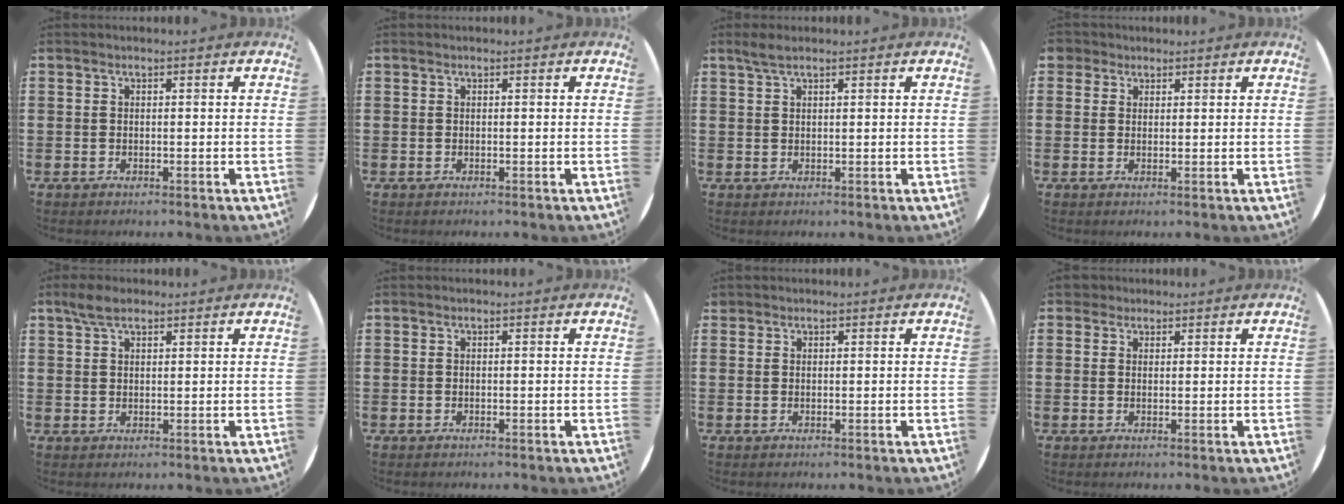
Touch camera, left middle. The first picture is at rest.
{"total": 0.0}
{"total": 1.6, "force": [1.3, 0.2, 0.9], "torque": [-0.019, 0.002, 0.023]}
{"total": 1.9, "force": [1.4, 1.3, 0.1], "torque": [0.001, 0.003, 0.026]}
{"total": 3.1, "force": [2.4, 1.3, 1.6], "torque": [-0.029, 0.004, 0.042]}
{"total": 0.0}
{"total": 0.6, "force": [0.5, 0.2, -0.1], "torque": [0.003, 0.003, 0.010]}
{"total": 1.7, "force": [1.4, 0.9, 0.2], "torque": [0.000, 0.004, 0.027]}